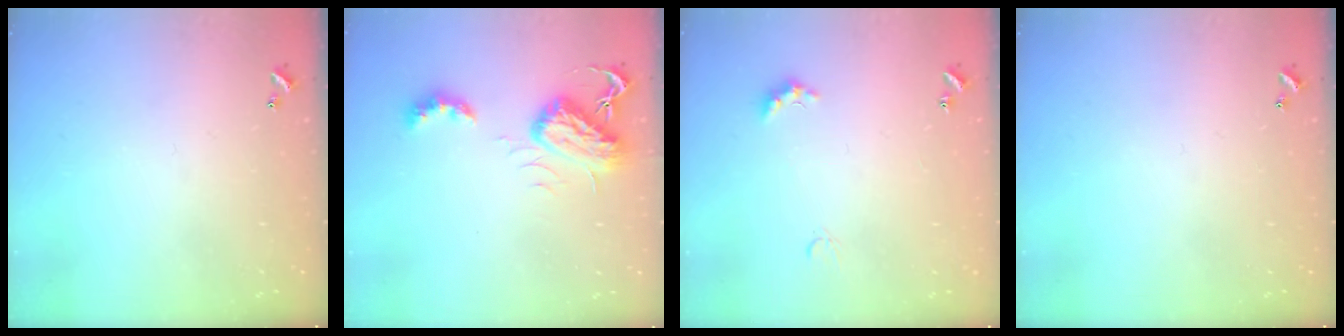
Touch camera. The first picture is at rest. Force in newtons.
{"total": 8.3, "press": 8.2, "slide": 0.9}
{"total": 2.1, "press": 2.0, "slide": 0.5}
{"total": 0.0}